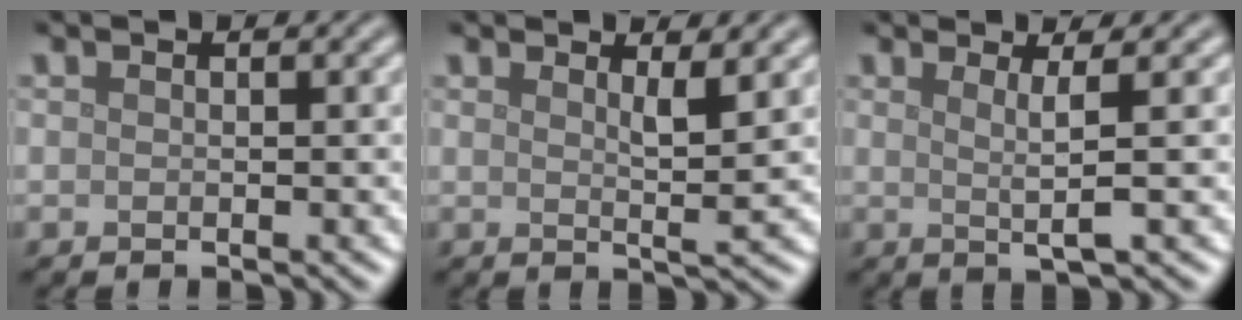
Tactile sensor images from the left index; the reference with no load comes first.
{"total": 2.2, "force": [1.2, 0.4, 1.8], "torque": [-0.023, -0.006, 0.015]}
{"total": 2.4, "force": [0.6, 0.4, 2.3], "torque": [-0.046, -0.003, 0.008]}